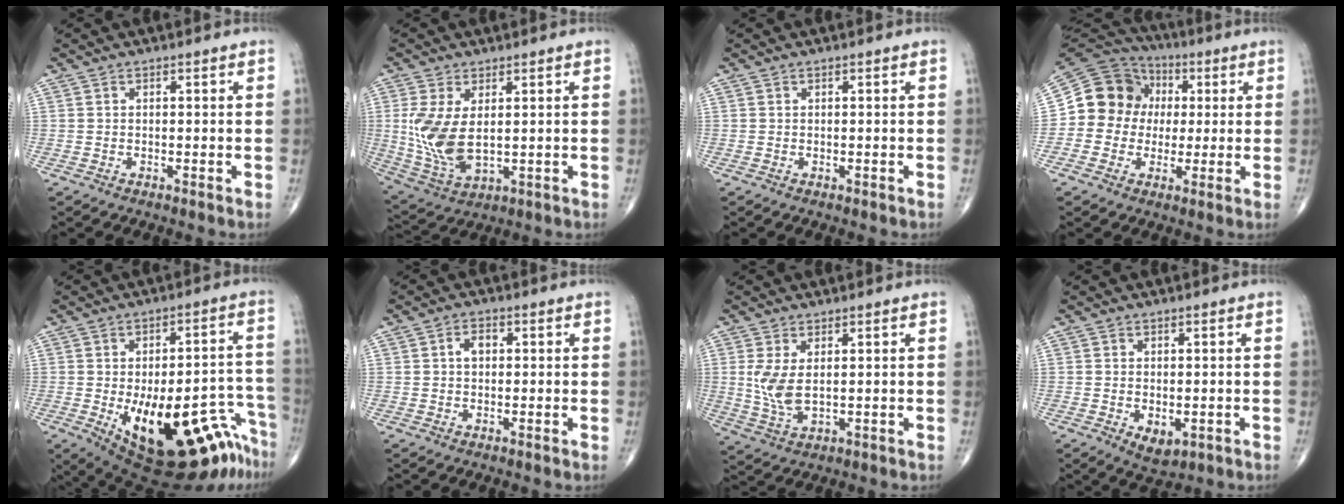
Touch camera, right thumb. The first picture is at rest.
{"total": 10.7, "force": [1.1, 5.8, 9.0], "torque": [-0.190, -0.013, 0.037]}
{"total": 0.0}
{"total": 13.3, "force": [0.7, 12.3, 4.9], "torque": [-0.061, 0.031, 0.006]}
{"total": 26.8, "force": [-13.0, 11.0, 20.8], "torque": [-0.206, 0.064, -0.163]}
{"total": 2.6, "force": [0.4, 1.8, 1.8], "torque": [-0.027, 0.007, 0.004]}
{"total": 6.0, "force": [1.0, 2.8, 5.2], "torque": [-0.116, -0.010, 0.028]}
{"total": 5.2, "force": [-1.4, 3.1, 4.0], "torque": [-0.049, -0.005, -0.006]}